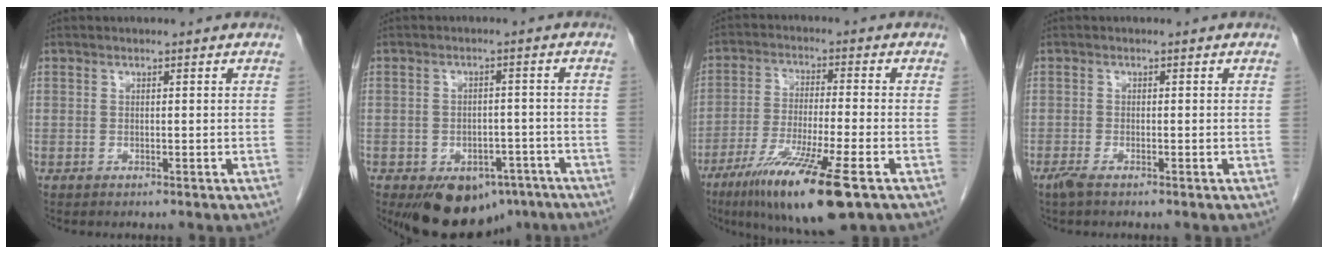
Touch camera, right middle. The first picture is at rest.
{"total": 11.2, "force": [-7.2, 6.7, 5.4], "torque": [-0.072, 0.009, -0.100]}
{"total": 14.5, "force": [-8.2, 0.8, 12.0], "torque": [-0.222, -0.040, -0.140]}
{"total": 1.7, "force": [-1.2, 0.3, 1.2], "torque": [-0.028, -0.004, -0.024]}